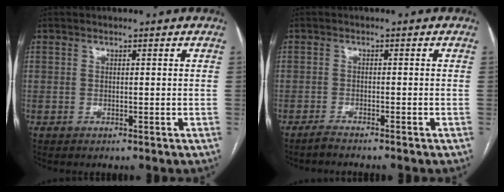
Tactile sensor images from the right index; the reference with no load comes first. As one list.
[{"total": 2.1, "force": [-1.9, -0.2, 0.8], "torque": [-0.013, -0.001, -0.030]}]